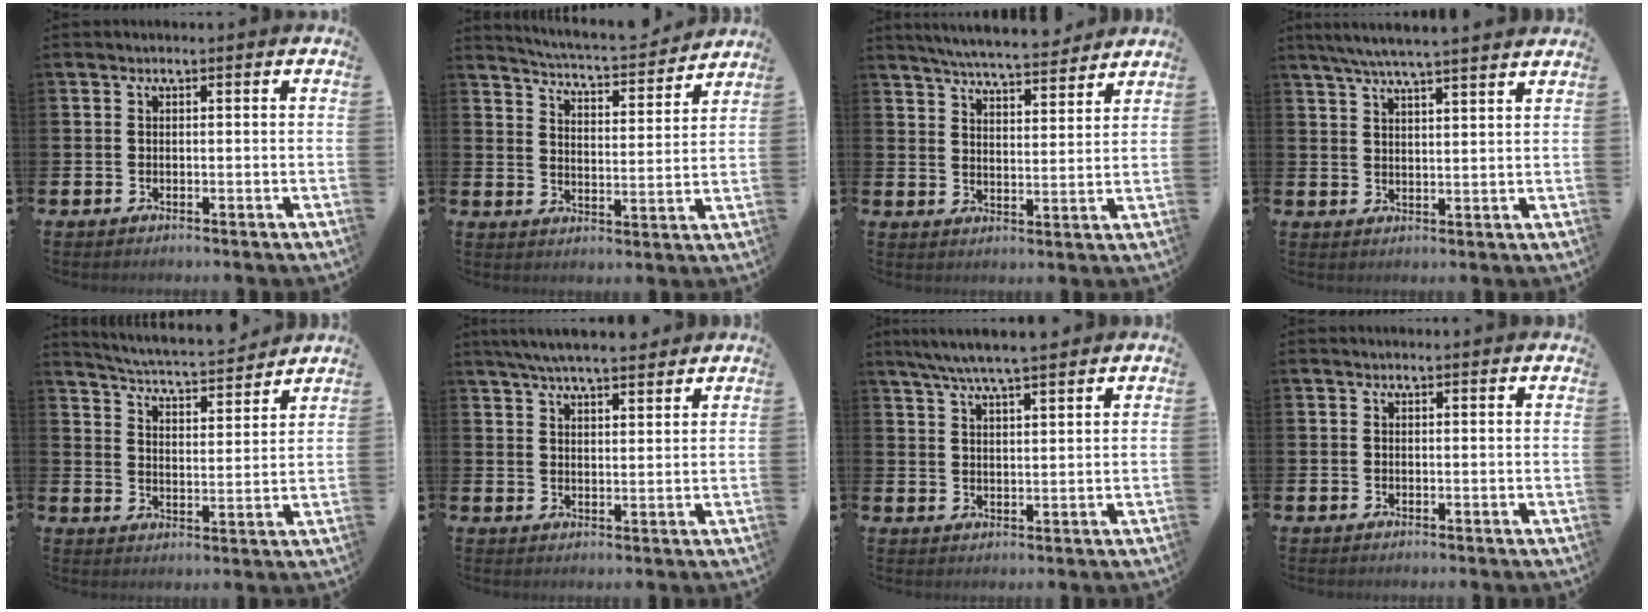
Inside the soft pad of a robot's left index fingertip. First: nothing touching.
{"total": 5.2, "force": [5.2, 0.1, 0.6], "torque": [-0.030, -0.047, 0.086]}
{"total": 6.3, "force": [6.2, 0.3, 1.2], "torque": [-0.039, -0.039, 0.109]}
{"total": 5.8, "force": [5.5, -0.2, 1.8], "torque": [-0.056, -0.021, 0.099]}
{"total": 5.0, "force": [5.0, 0.1, 0.7], "torque": [-0.039, -0.042, 0.083]}
{"total": 5.9, "force": [5.6, 0.7, 1.6], "torque": [-0.044, -0.020, 0.102]}
{"total": 6.1, "force": [5.6, 0.4, 2.2], "torque": [-0.055, -0.019, 0.101]}
{"total": 0.6, "force": [0.6, 0.0, 0.2], "torque": [0.006, -0.005, 0.009]}